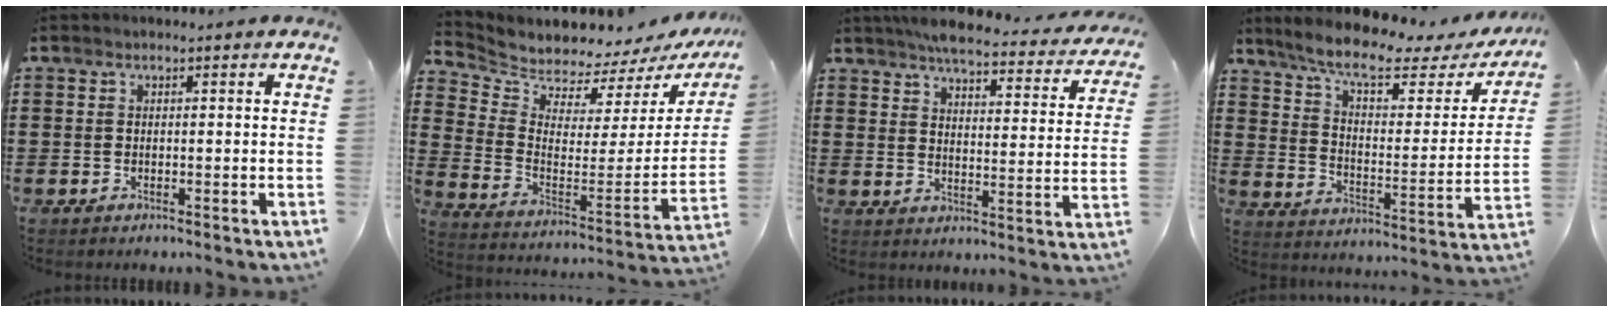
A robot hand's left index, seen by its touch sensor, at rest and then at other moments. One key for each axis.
{"total": 5.0, "fx": 4.9, "fy": 0.5, "fz": -0.4, "tx": -0.032, "ty": -0.063, "tz": 0.082}
{"total": 5.2, "fx": 4.8, "fy": 0.5, "fz": 2.1, "tx": -0.054, "ty": -0.029, "tz": 0.079}
{"total": 9.1, "fx": 7.0, "fy": 1.5, "fz": 5.5, "tx": -0.126, "ty": -0.035, "tz": 0.117}